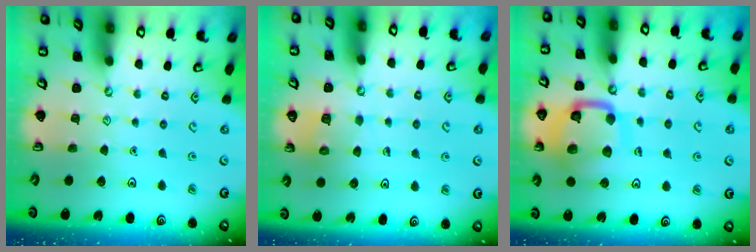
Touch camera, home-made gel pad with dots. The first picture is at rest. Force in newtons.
{"total": 5.5, "press": 5.5, "slide": 0.4}
{"total": 14.4, "press": 14.4, "slide": 1.5}